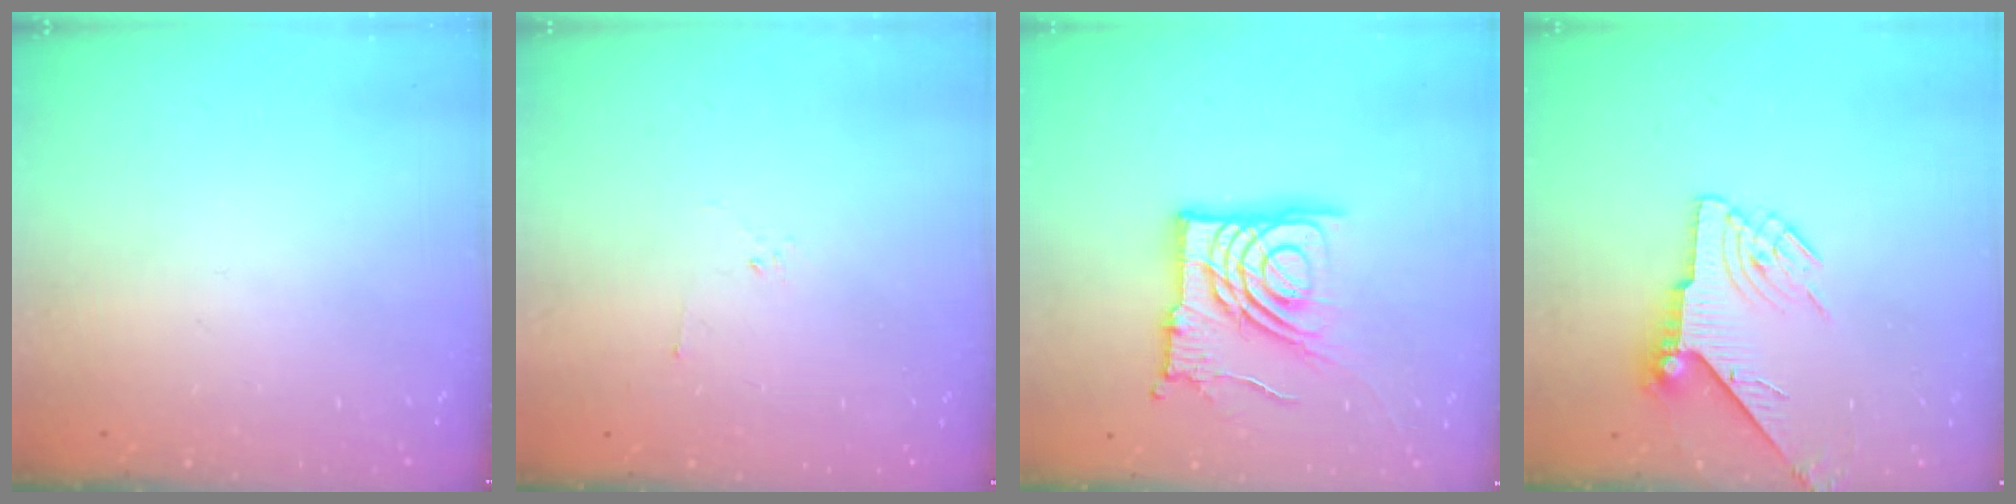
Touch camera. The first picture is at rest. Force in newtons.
{"total": 2.2, "press": 2.1, "slide": 0.7}
{"total": 15.5, "press": 15.5, "slide": 1.2}
{"total": 7.0, "press": 7.0, "slide": 0.7}